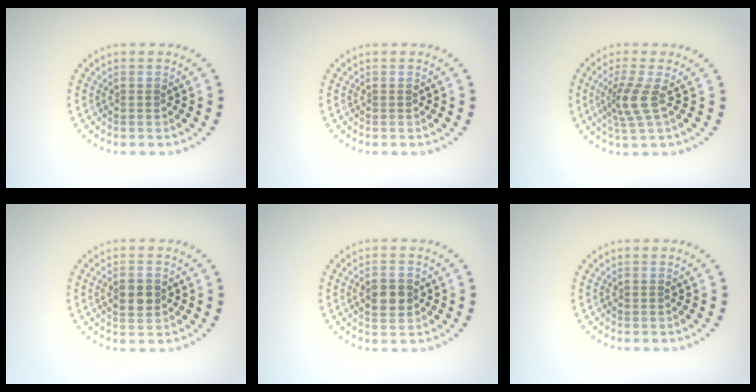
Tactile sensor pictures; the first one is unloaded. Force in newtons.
{"total": 0.0}
{"total": 2.8, "press": 2.0, "slide": 1.9}
{"total": 2.5, "press": 2.5, "slide": 0.1}
{"total": 3.0, "press": 3.0, "slide": 0.1}
{"total": 0.0}